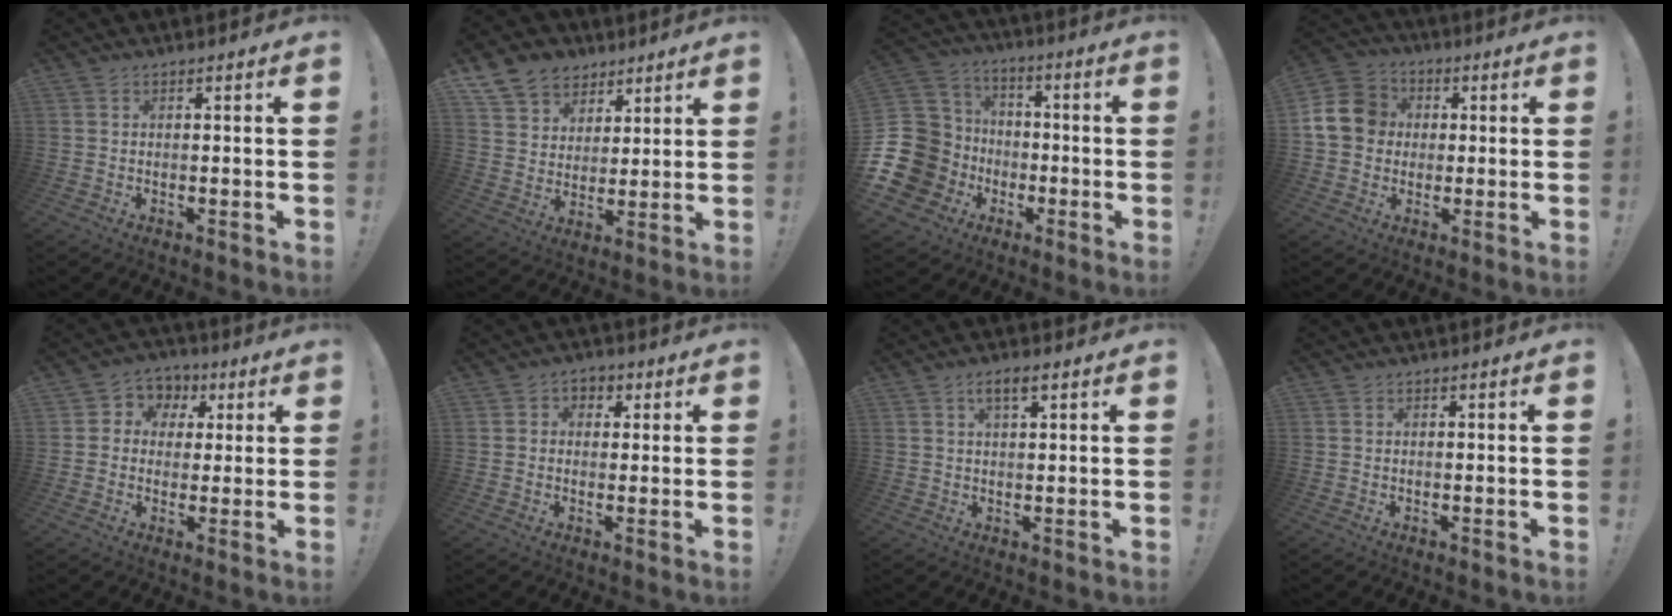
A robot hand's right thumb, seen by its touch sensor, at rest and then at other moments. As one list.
[{"total": 10.5, "force": [6.9, 7.7, 2.2], "torque": [-0.047, -0.048, 0.140]}, {"total": 19.7, "force": [-3.9, 16.9, 9.3], "torque": [-0.207, 0.025, -0.027]}, {"total": 13.6, "force": [1.1, 12.0, 6.2], "torque": [-0.100, 0.011, 0.027]}, {"total": 6.3, "force": [-0.1, 6.1, 1.7], "torque": [-0.015, 0.003, 0.002]}, {"total": 3.8, "force": [0.0, 3.5, 1.4], "torque": [-0.008, 0.003, -0.002]}, {"total": 3.8, "force": [1.7, 1.4, 3.1], "torque": [-0.048, -0.002, 0.027]}, {"total": 0.0}]